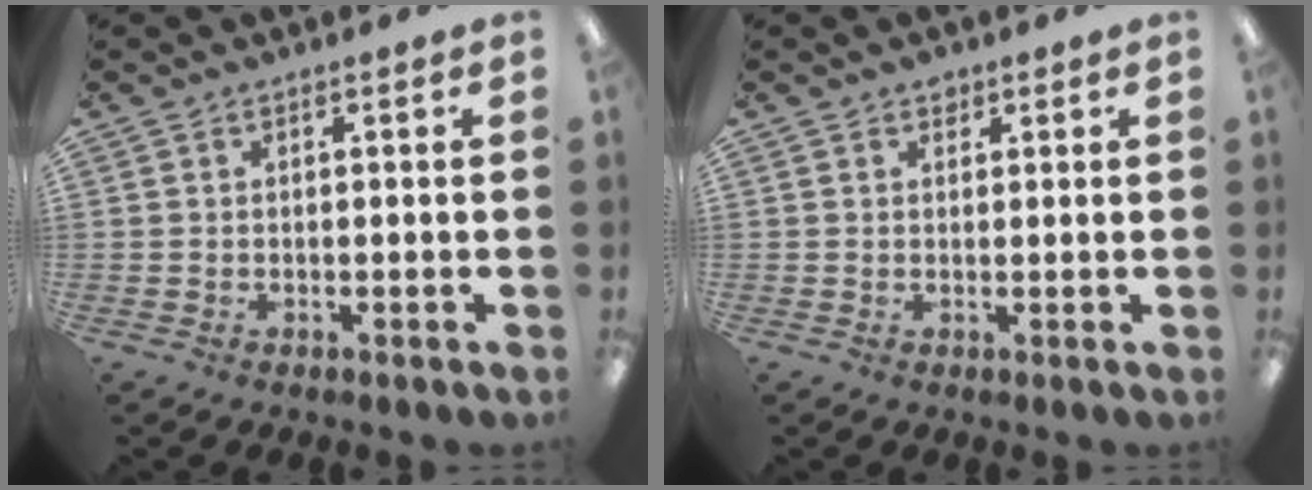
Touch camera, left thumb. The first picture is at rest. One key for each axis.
{"total": 1.4, "fx": 1.0, "fy": 0.8, "fz": 0.3, "tx": 0.001, "ty": -0.003, "tz": 0.018}